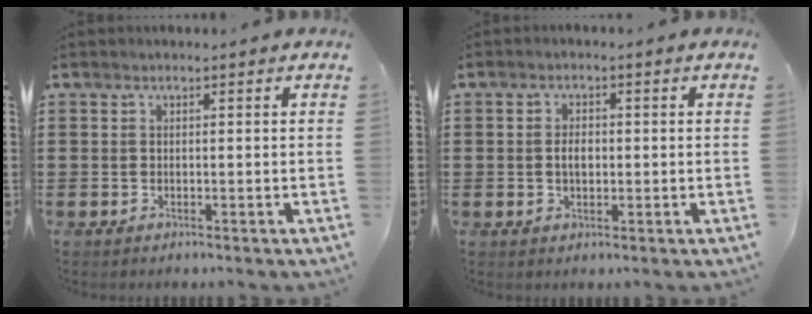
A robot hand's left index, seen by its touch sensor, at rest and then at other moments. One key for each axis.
{"total": 2.4, "fx": 0.0, "fy": 1.3, "fz": 2.0, "tx": -0.040, "ty": 0.005, "tz": -0.002}